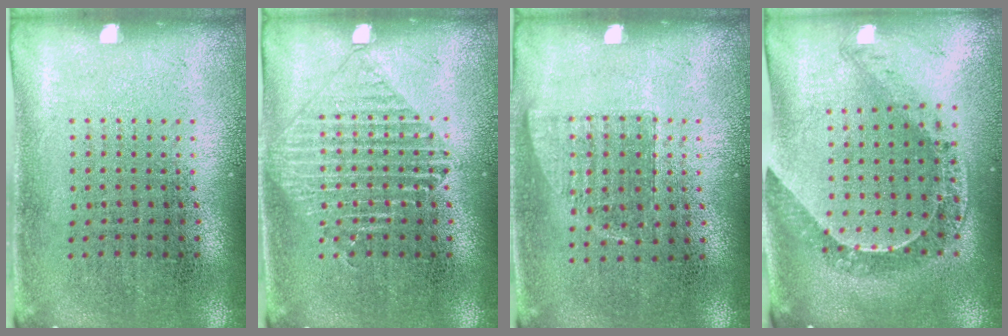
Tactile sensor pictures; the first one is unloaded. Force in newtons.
{"total": 2.0, "press": 2.0, "slide": 0.3}
{"total": 0.7, "press": 0.6, "slide": 0.2}
{"total": 0.7, "press": 0.7, "slide": 0.1}